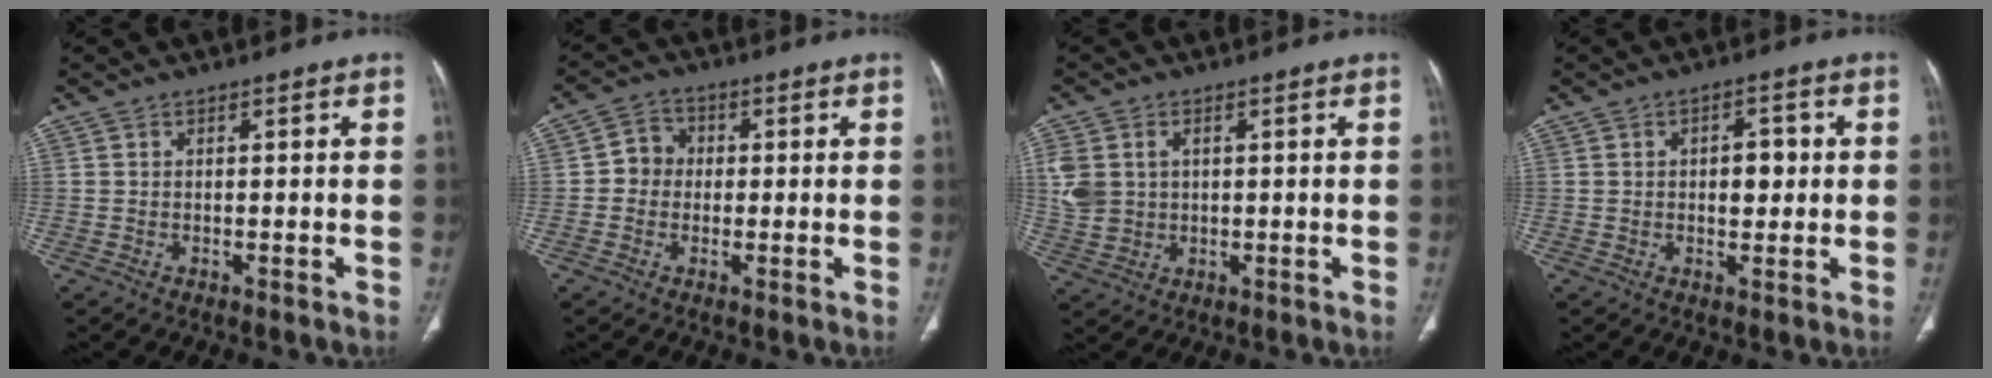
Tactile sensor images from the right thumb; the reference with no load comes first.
{"total": 4.7, "force": [-0.2, 4.3, 1.8], "torque": [-0.009, 0.013, -0.012]}
{"total": 8.5, "force": [1.8, 6.6, 5.0], "torque": [-0.117, 0.001, 0.049]}
{"total": 4.8, "force": [0.5, 2.8, 3.9], "torque": [-0.041, 0.003, 0.009]}